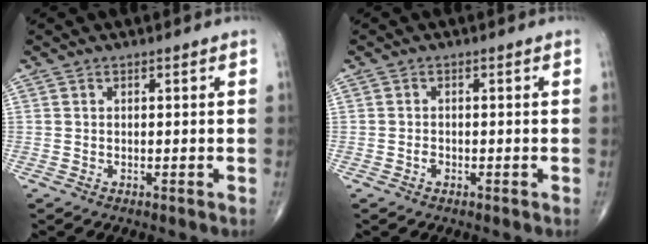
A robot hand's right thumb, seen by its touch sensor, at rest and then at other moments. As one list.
[{"total": 1.0, "force": [-0.5, 0.7, 0.6], "torque": [-0.007, 0.002, -0.010]}]